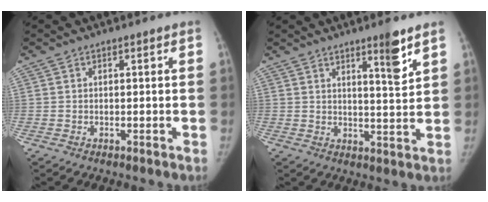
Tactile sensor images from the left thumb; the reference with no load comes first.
{"total": 5.9, "force": [3.9, 0.6, 4.4], "torque": [-0.058, -0.032, 0.057]}